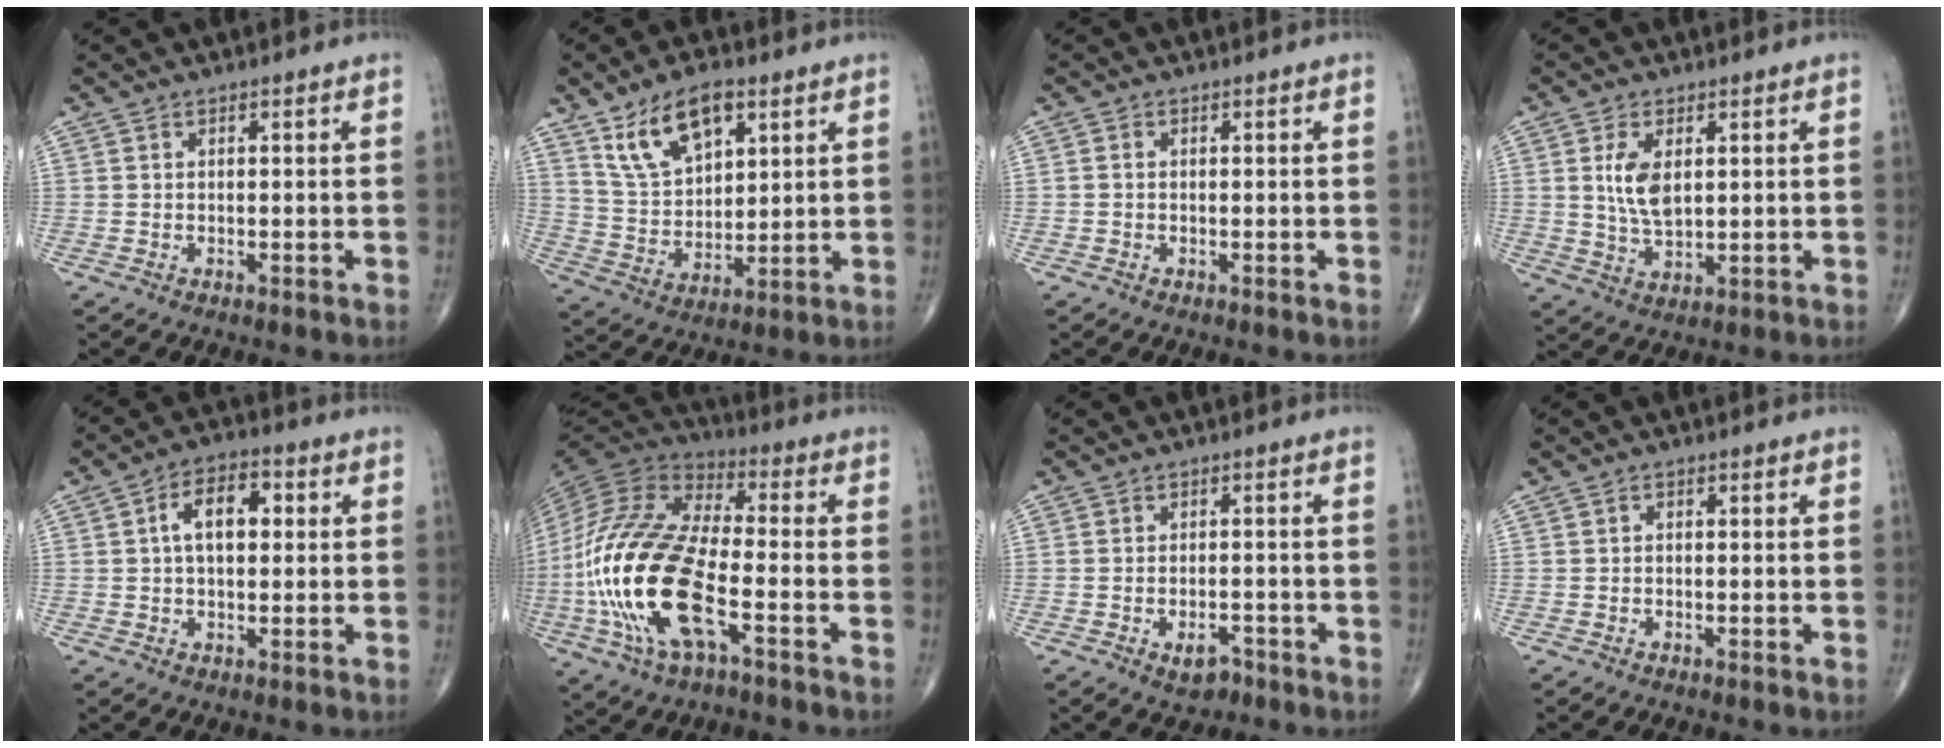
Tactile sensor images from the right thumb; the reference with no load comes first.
{"total": 12.8, "force": [6.9, 6.7, 8.4], "torque": [-0.132, -0.024, 0.139]}
{"total": 0.5, "force": [-0.1, 0.4, 0.4], "torque": [-0.005, 0.001, -0.006]}
{"total": 6.8, "force": [1.6, 3.6, 5.6], "torque": [-0.100, -0.011, 0.036]}
{"total": 8.3, "force": [1.3, 4.9, 6.7], "torque": [-0.097, 0.019, 0.015]}
{"total": 24.7, "force": [-6.7, 10.5, 21.4], "torque": [-0.486, 0.009, -0.123]}
{"total": 3.8, "force": [-2.2, 2.1, 2.3], "torque": [-0.027, 0.011, -0.032]}
{"total": 0.5, "force": [-0.2, 0.4, 0.3], "torque": [0.003, 0.002, -0.009]}